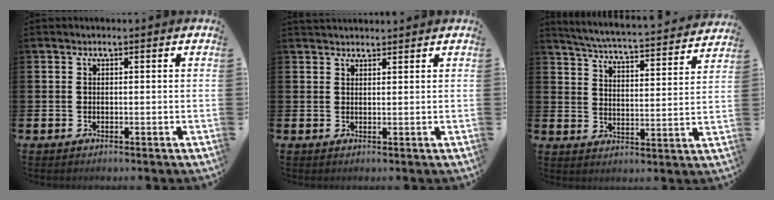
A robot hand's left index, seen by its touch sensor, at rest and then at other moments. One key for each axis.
{"total": 1.6, "fx": 1.5, "fy": 0.3, "fz": 0.0, "tx": 0.007, "ty": -0.005, "tz": 0.027}
{"total": 5.1, "fx": 4.9, "fy": 0.1, "fz": 1.3, "tx": -0.048, "ty": -0.043, "tz": 0.081}